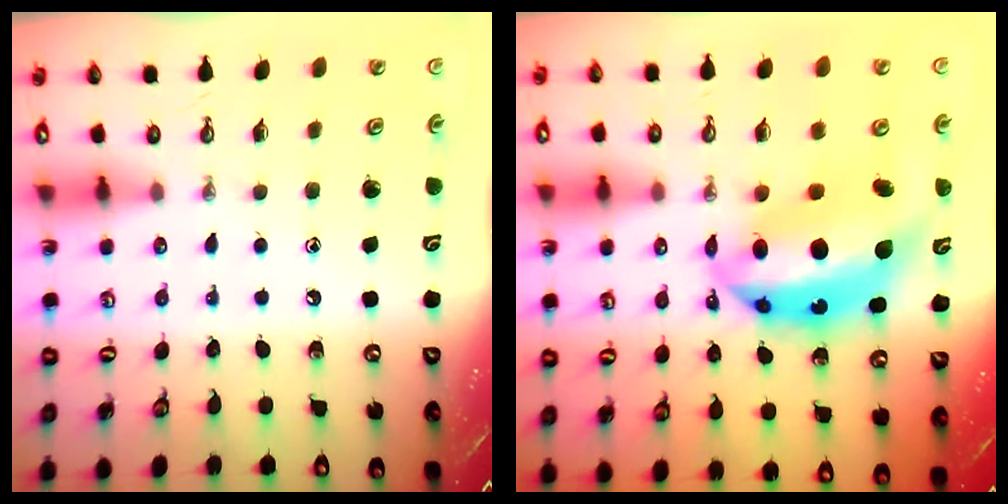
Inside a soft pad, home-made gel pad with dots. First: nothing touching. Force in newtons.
{"total": 15.4, "press": 15.4, "slide": 1.3}